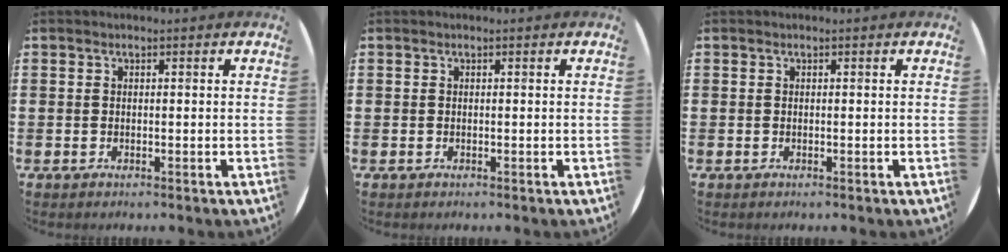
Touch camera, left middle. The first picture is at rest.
{"total": 0.0}
{"total": 0.0}